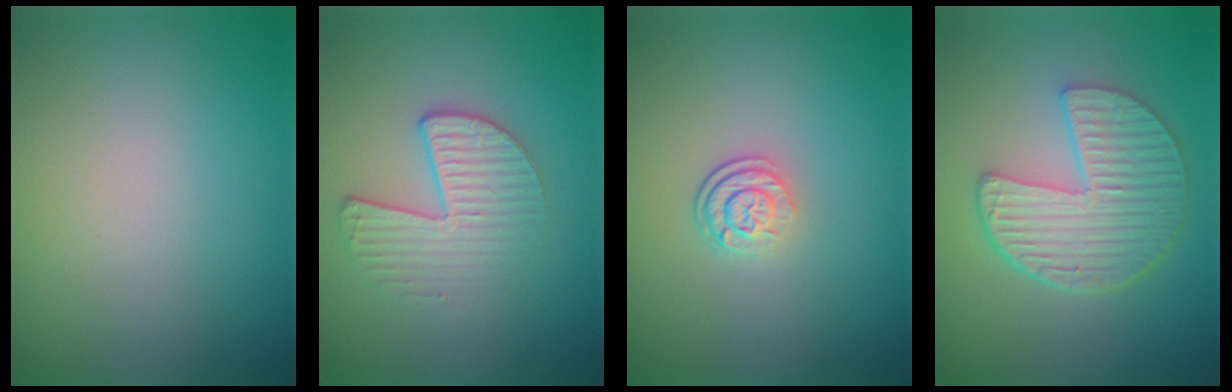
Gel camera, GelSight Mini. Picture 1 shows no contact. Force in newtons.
{"total": 3.3, "press": 2.9, "slide": 1.6}
{"total": 2.5, "press": 1.9, "slide": 1.6}
{"total": 6.5, "press": 4.8, "slide": 4.4}